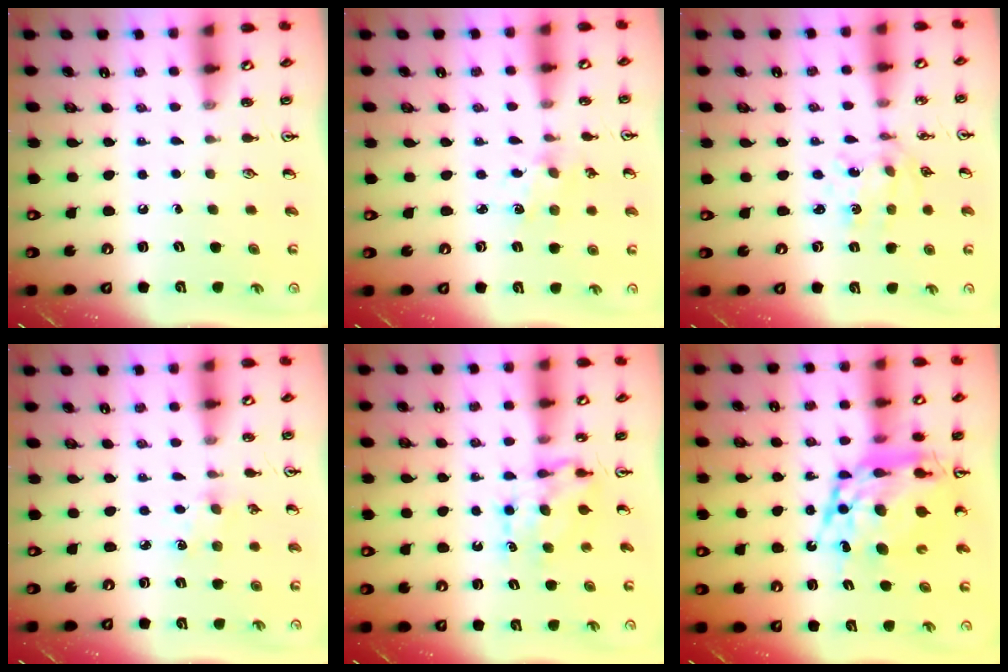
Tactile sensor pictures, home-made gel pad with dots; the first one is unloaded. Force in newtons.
{"total": 1.9, "press": 1.8, "slide": 0.4}
{"total": 2.9, "press": 2.7, "slide": 1.0}
{"total": 3.0, "press": 3.0, "slide": 0.4}
{"total": 6.9, "press": 6.9, "slide": 0.5}
{"total": 18.1, "press": 18.0, "slide": 1.4}